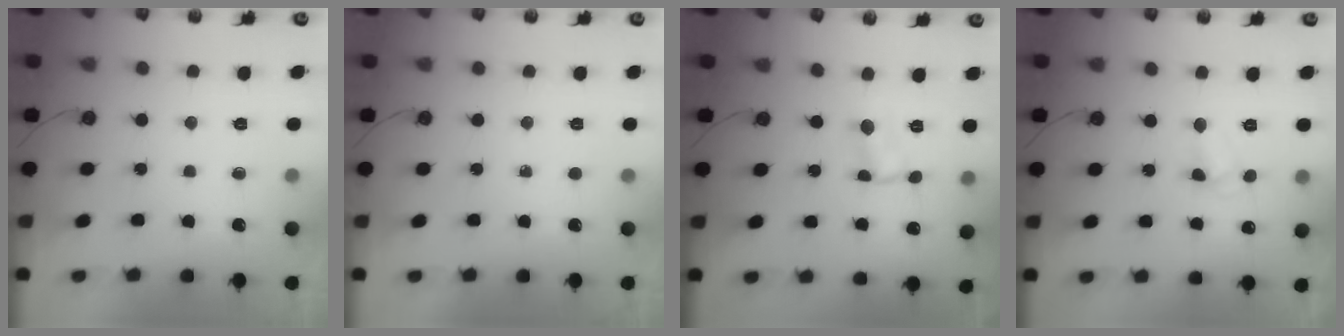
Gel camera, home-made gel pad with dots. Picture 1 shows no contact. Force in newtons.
{"total": 0.0}
{"total": 1.5, "press": 1.5, "slide": 0.2}
{"total": 5.2, "press": 5.2, "slide": 0.6}